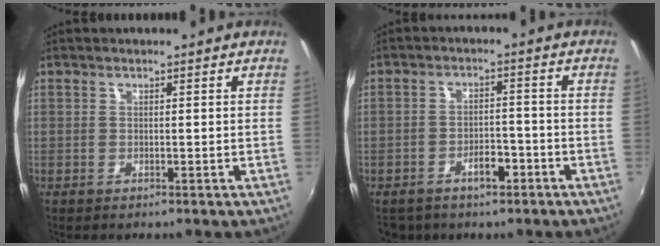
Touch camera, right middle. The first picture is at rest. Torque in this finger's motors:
{"motor_torque": [1.07, -1.07, 0.09, 0.05]}